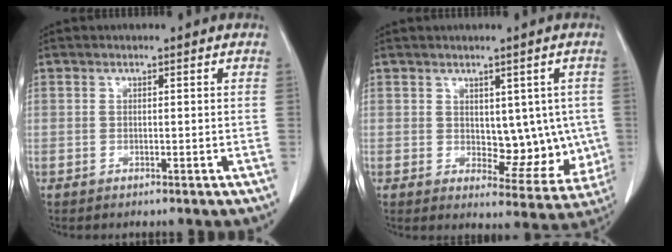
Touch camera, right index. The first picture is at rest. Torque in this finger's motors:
{"motor_torque": [0.41, 0.44, 0.13, 0.01]}